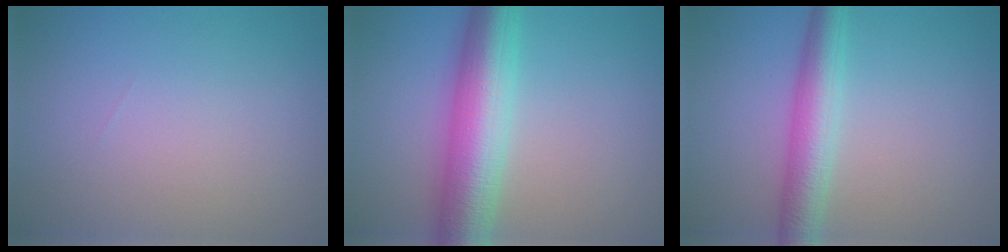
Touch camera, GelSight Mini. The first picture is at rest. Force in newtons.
{"total": 8.5, "press": 8.5, "slide": 0.1}
{"total": 4.6, "press": 4.6, "slide": 0.0}